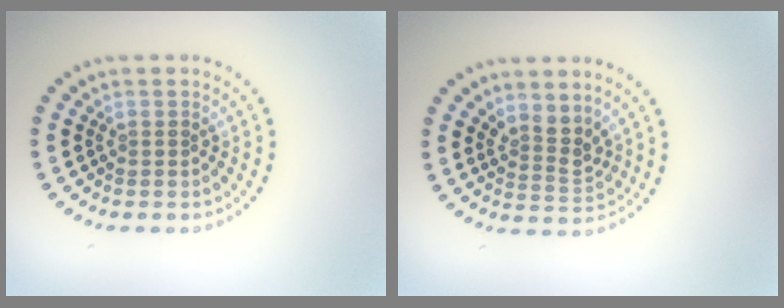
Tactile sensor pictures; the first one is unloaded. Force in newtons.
{"total": 2.5, "press": 1.9, "slide": 1.6}